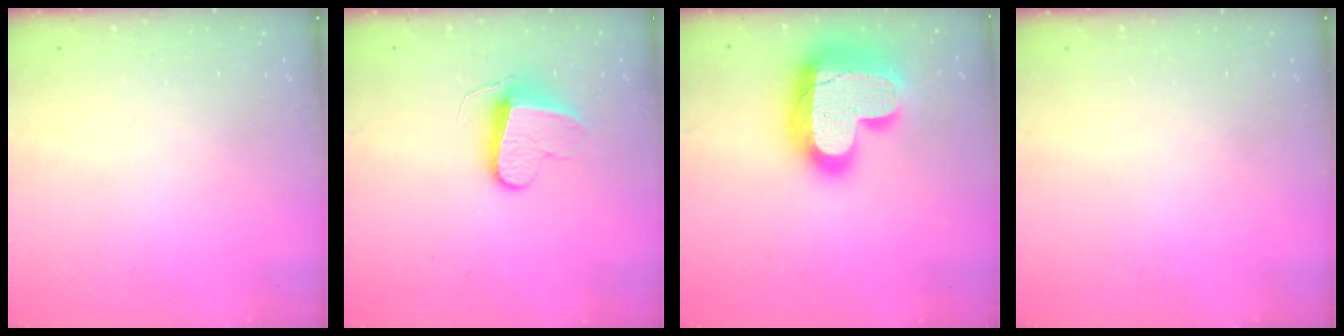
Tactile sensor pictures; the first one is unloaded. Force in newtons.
{"total": 9.3, "press": 9.3, "slide": 0.5}
{"total": 26.7, "press": 26.6, "slide": 1.8}
{"total": 0.0}